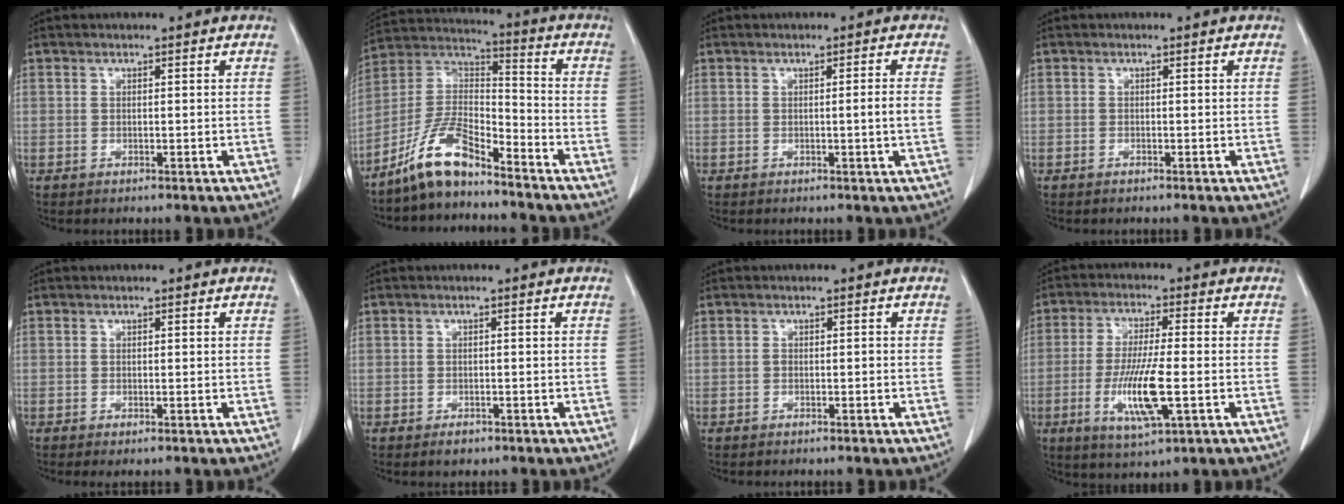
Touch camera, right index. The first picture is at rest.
{"total": 10.4, "force": [-8.3, 2.5, 5.7], "torque": [-0.127, 0.018, -0.164]}
{"total": 1.9, "force": [-0.2, -0.6, 1.8], "torque": [-0.028, -0.003, -0.004]}
{"total": 0.0}
{"total": 0.7, "force": [-0.4, 0.0, 0.6], "torque": [-0.011, -0.003, -0.007]}
{"total": 1.6, "force": [-1.1, 1.0, 0.7], "torque": [-0.009, 0.001, -0.012]}
{"total": 0.6, "force": [-0.2, 0.2, 0.5], "torque": [-0.009, 0.003, -0.002]}
{"total": 10.1, "force": [-2.6, 1.2, 9.7], "torque": [-0.190, -0.016, -0.045]}